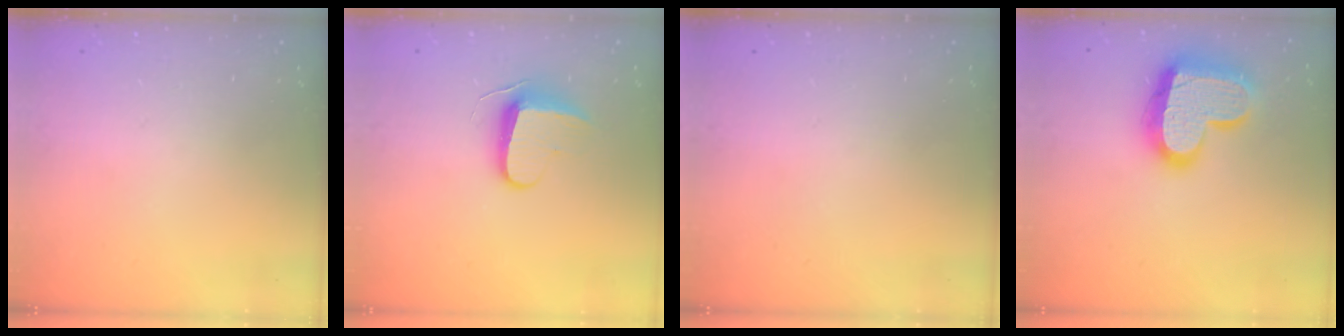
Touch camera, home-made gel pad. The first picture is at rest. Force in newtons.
{"total": 8.7, "press": 8.7, "slide": 0.7}
{"total": 0.0}
{"total": 20.9, "press": 20.8, "slide": 1.8}